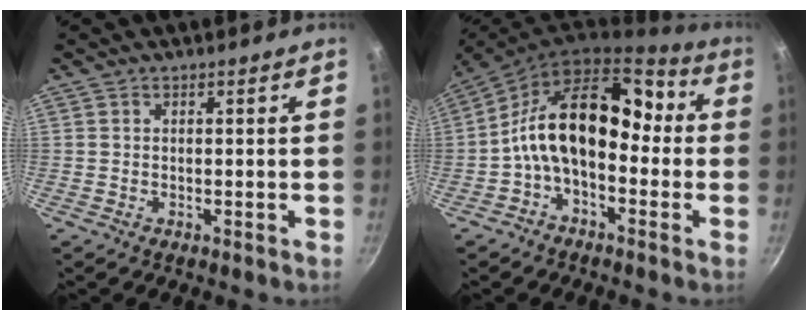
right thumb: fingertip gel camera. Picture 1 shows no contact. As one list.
[{"total": 15.6, "force": [-1.5, 10.0, 11.8], "torque": [-0.169, 0.058, -0.053]}]